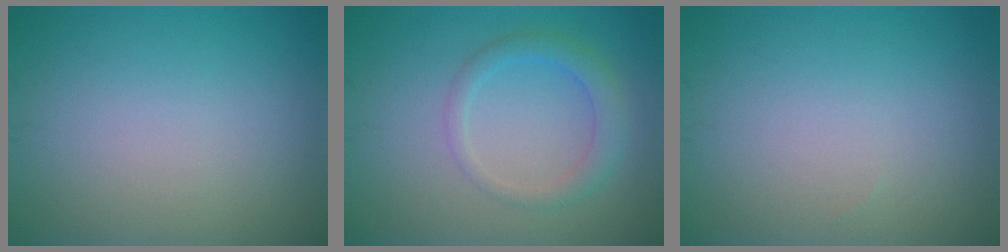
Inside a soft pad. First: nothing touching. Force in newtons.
{"total": 2.6, "press": 2.6, "slide": 0.0}
{"total": 0.0}